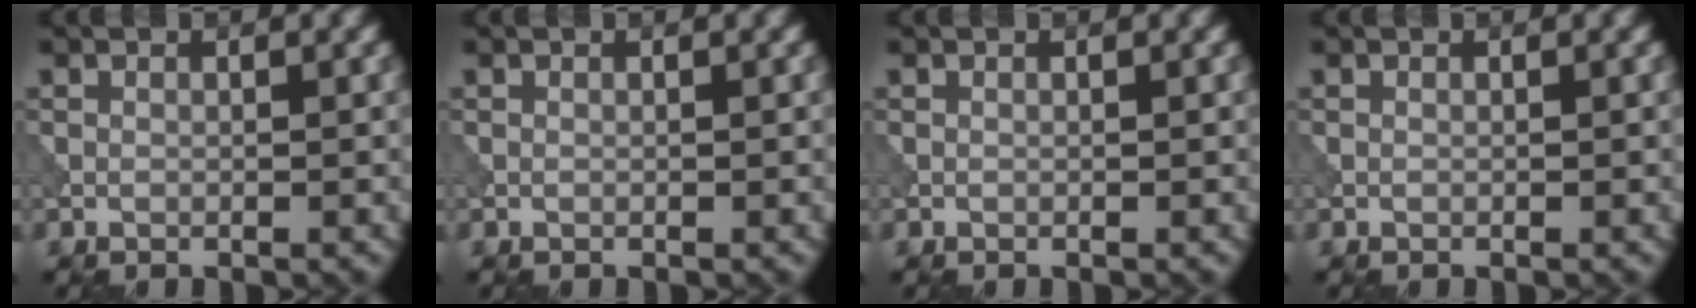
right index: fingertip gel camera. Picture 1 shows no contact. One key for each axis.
{"total": 0.0}
{"total": 0.0}
{"total": 0.0}